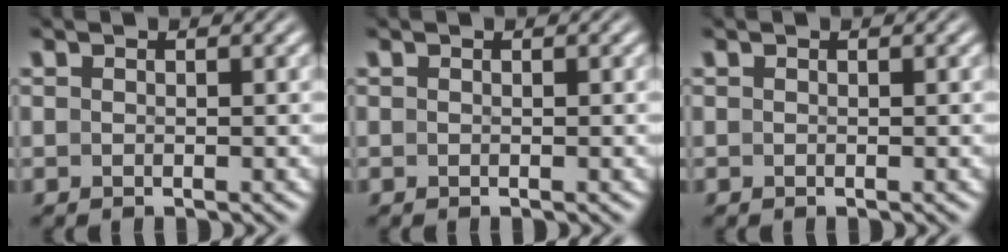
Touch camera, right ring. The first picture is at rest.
{"total": 0.0}
{"total": 0.0}